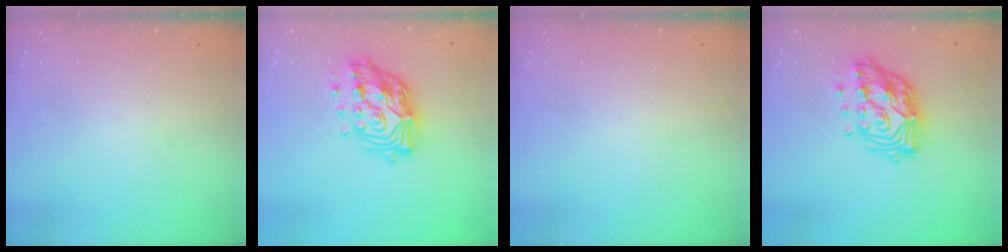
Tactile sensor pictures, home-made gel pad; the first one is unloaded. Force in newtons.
{"total": 15.3, "press": 15.3, "slide": 1.2}
{"total": 0.0}
{"total": 15.3, "press": 15.3, "slide": 1.2}